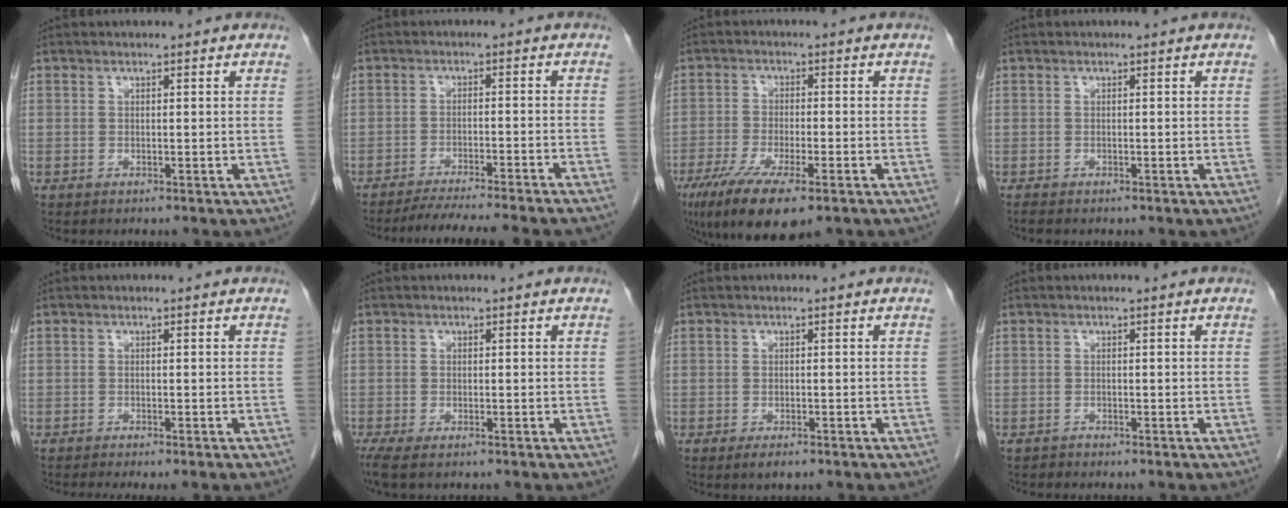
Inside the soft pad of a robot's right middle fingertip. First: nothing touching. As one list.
[{"total": 12.5, "force": [-11.2, -1.0, 5.5], "torque": [-0.053, -0.024, -0.159]}, {"total": 12.2, "force": [-7.7, 2.6, 9.1], "torque": [-0.165, -0.034, -0.125]}, {"total": 0.8, "force": [-0.7, 0.2, 0.3], "torque": [-0.015, -0.005, -0.012]}, {"total": 4.5, "force": [-3.8, 0.3, 2.4], "torque": [-0.025, -0.007, -0.053]}, {"total": 3.3, "force": [-2.3, 0.9, 2.2], "torque": [-0.045, -0.013, -0.037]}, {"total": 2.0, "force": [-1.3, 0.6, 1.3], "torque": [-0.024, -0.003, -0.017]}, {"total": 0.5, "force": [-0.5, 0.1, -0.1], "torque": [-0.006, -0.001, -0.011]}]